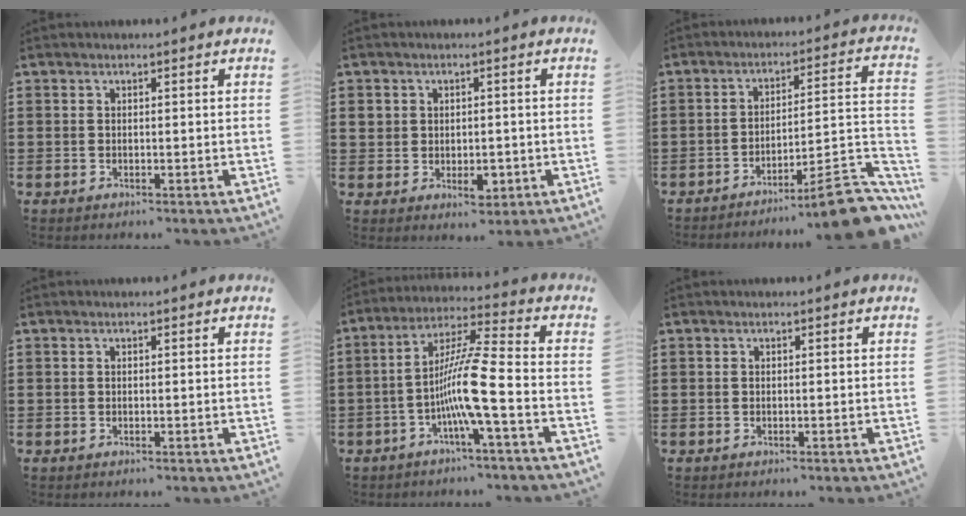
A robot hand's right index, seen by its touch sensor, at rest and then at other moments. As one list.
[{"total": 3.9, "force": [-0.3, 3.3, 2.1], "torque": [-0.037, 0.006, -0.007]}, {"total": 9.9, "force": [-7.8, 0.7, 6.0], "torque": [-0.083, 0.014, -0.146]}, {"total": 0.0}, {"total": 9.7, "force": [-3.7, -0.1, 9.0], "torque": [-0.184, -0.010, -0.078]}, {"total": 0.0}]